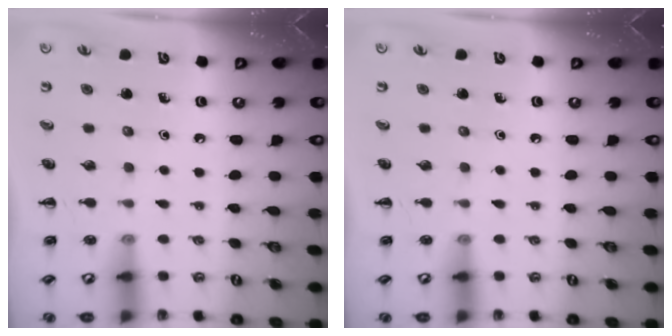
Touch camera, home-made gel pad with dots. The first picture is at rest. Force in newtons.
{"total": 0.0}